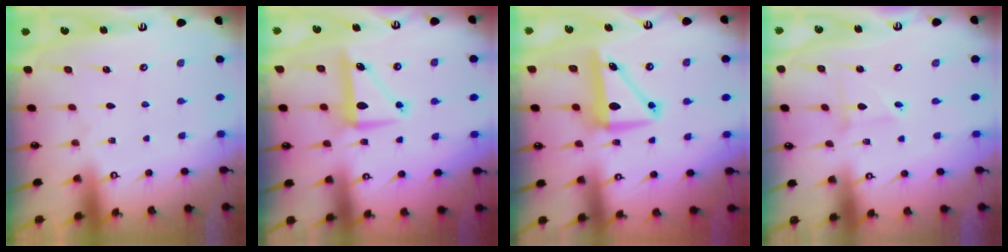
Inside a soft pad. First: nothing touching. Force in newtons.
{"total": 8.3, "press": 8.3, "slide": 0.6}
{"total": 9.4, "press": 9.3, "slide": 1.4}
{"total": 2.4, "press": 2.4, "slide": 0.2}